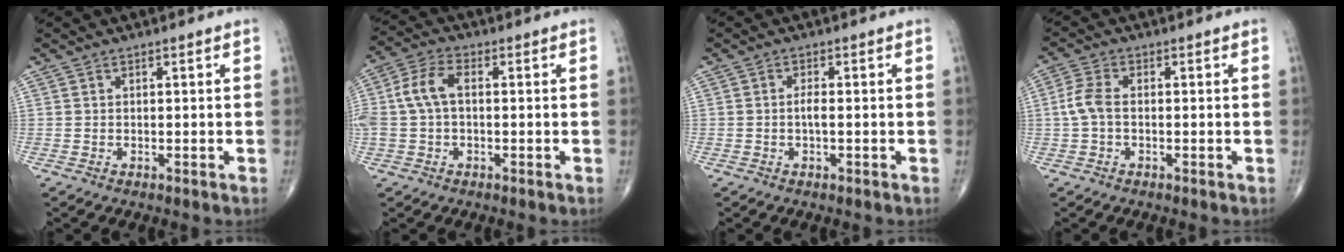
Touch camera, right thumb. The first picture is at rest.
{"total": 7.7, "force": [0.4, 4.5, 6.2], "torque": [-0.145, 0.027, 0.005]}
{"total": 1.6, "force": [-0.3, 0.4, 1.6], "torque": [-0.031, 0.001, -0.008]}
{"total": 4.2, "force": [-0.3, 2.3, 3.5], "torque": [-0.086, 0.010, -0.012]}